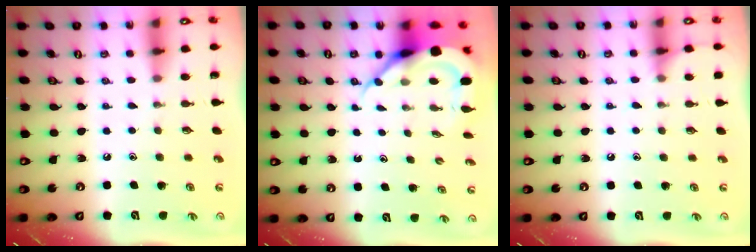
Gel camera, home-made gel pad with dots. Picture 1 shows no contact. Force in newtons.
{"total": 8.3, "press": 8.2, "slide": 1.0}
{"total": 4.5, "press": 4.4, "slide": 0.6}